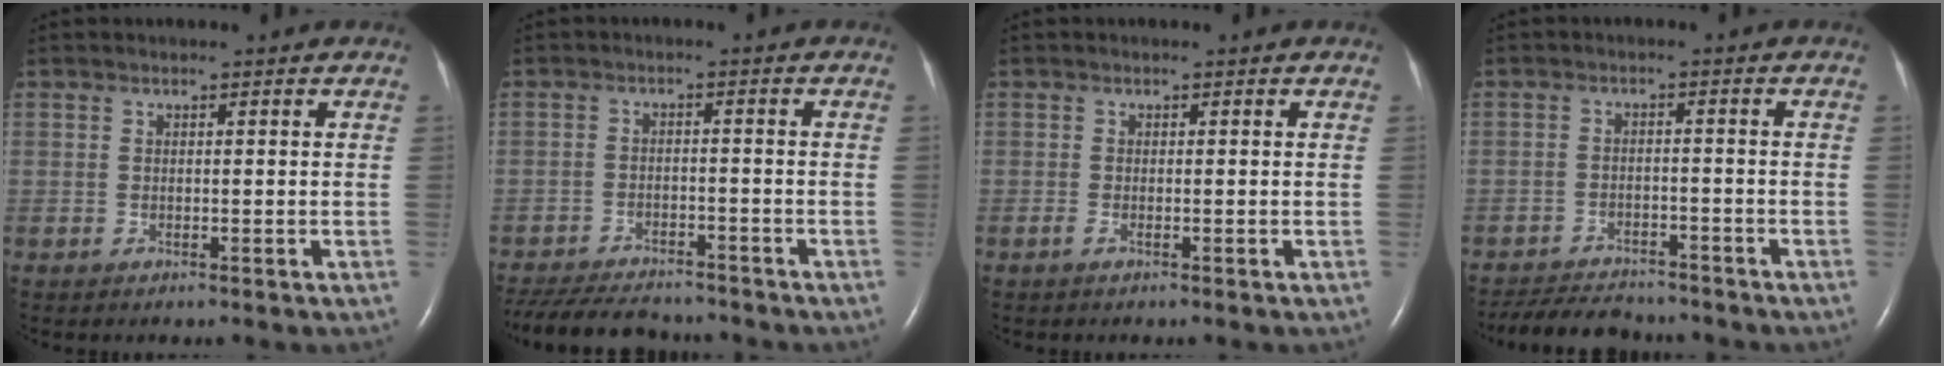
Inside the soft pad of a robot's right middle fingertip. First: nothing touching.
{"total": 12.6, "force": [-11.3, 3.0, 4.7], "torque": [-0.095, -0.012, -0.166]}
{"total": 0.6, "force": [-0.4, 0.0, 0.5], "torque": [-0.011, -0.002, -0.008]}
{"total": 8.6, "force": [-8.1, 2.0, 2.2], "torque": [-0.038, -0.006, -0.122]}